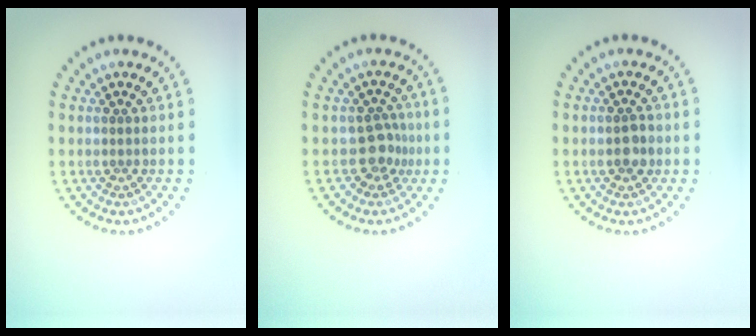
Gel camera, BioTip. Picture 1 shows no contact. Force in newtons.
{"total": 2.3, "press": 1.8, "slide": 1.4}
{"total": 1.8, "press": 1.8, "slide": 0.1}